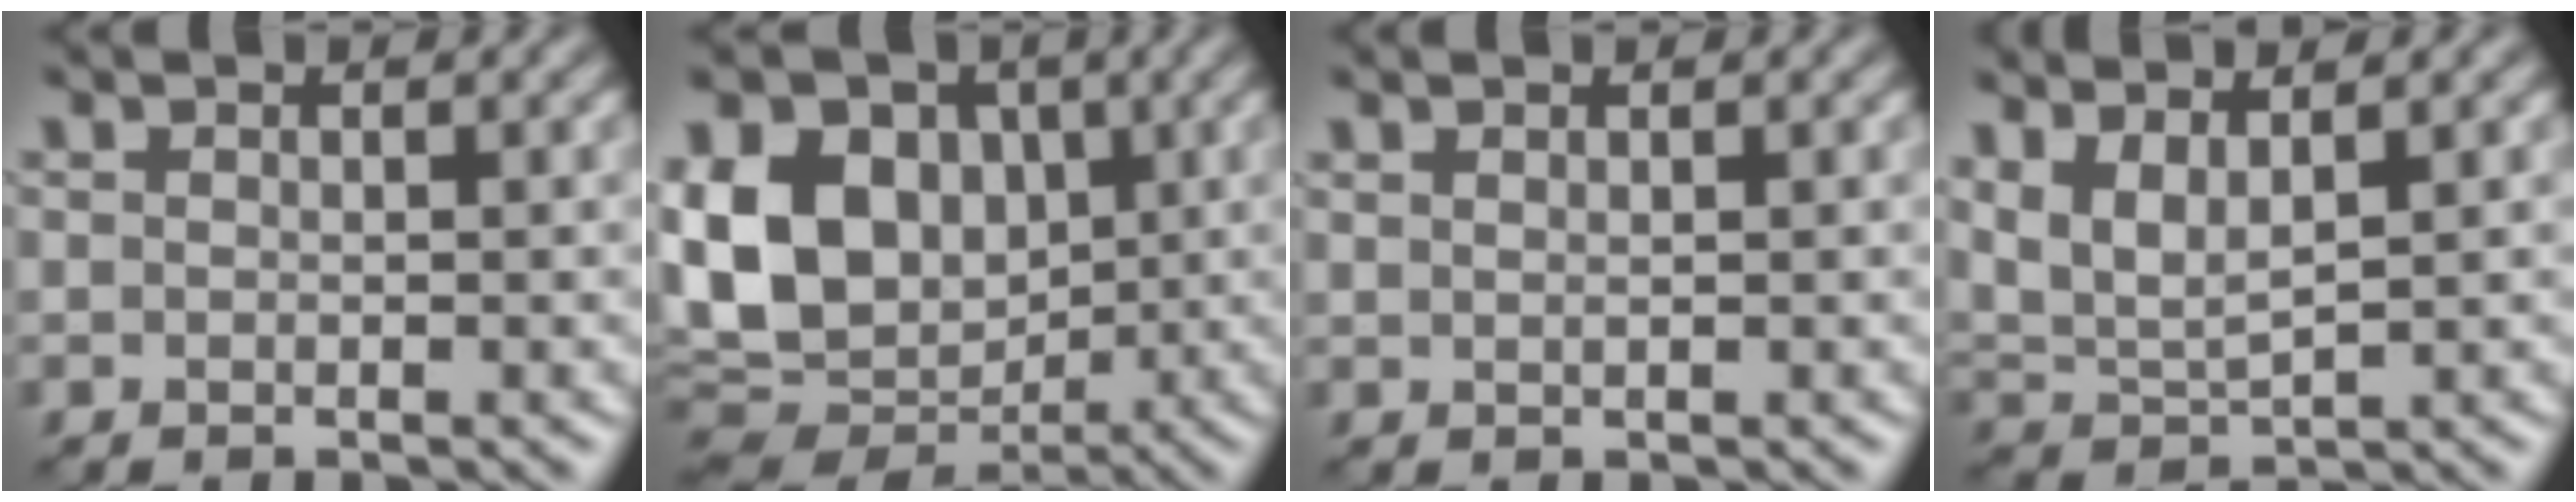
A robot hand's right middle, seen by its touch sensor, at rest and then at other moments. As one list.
[{"total": 14.9, "force": [2.3, 11.5, 9.2], "torque": [-0.187, 0.020, 0.035]}, {"total": 0.6, "force": [0.5, 0.1, 0.3], "torque": [-0.004, 0.001, 0.010]}, {"total": 3.8, "force": [2.2, 1.4, 2.8], "torque": [-0.073, -0.001, 0.049]}]